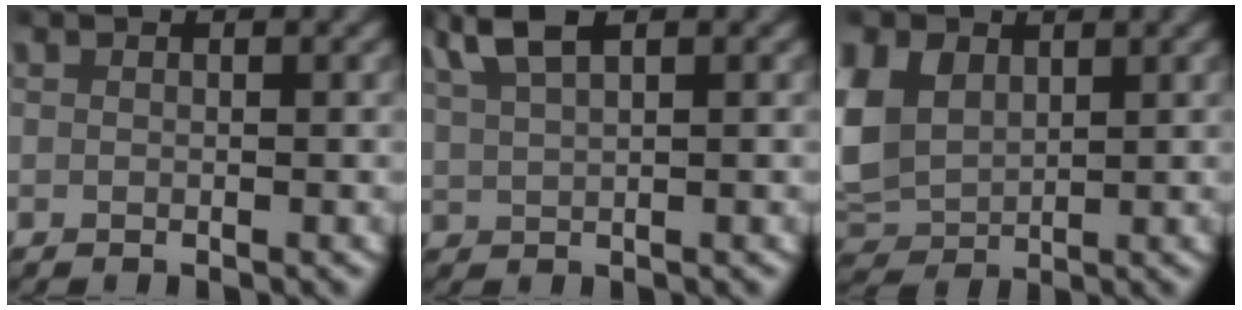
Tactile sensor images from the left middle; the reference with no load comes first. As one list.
[{"total": 4.0, "force": [2.8, 1.3, 2.5], "torque": [-0.061, 0.006, 0.052]}, {"total": 7.2, "force": [1.2, 6.1, 3.5], "torque": [-0.119, -0.021, 0.035]}]